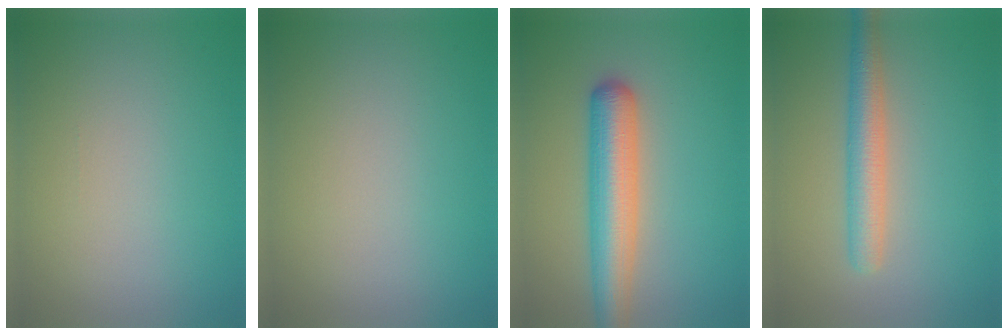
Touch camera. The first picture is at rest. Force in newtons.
{"total": 0.0}
{"total": 5.9, "press": 5.9, "slide": 0.2}
{"total": 3.5, "press": 3.5, "slide": 0.1}